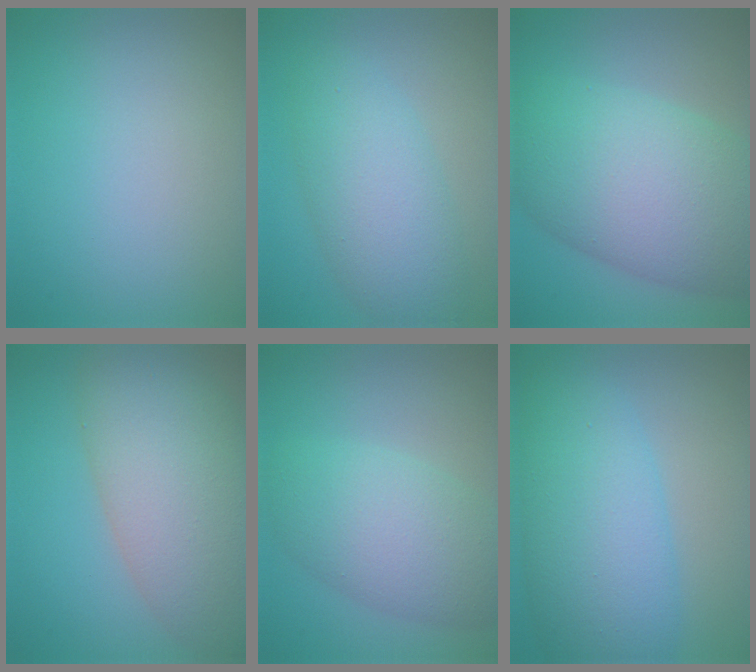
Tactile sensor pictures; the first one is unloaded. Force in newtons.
{"total": 5.6, "press": 5.6, "slide": 0.1}
{"total": 12.3, "press": 12.3, "slide": 0.2}
{"total": 11.2, "press": 11.2, "slide": 0.7}
{"total": 6.6, "press": 6.6, "slide": 0.2}
{"total": 8.3, "press": 8.3, "slide": 0.1}